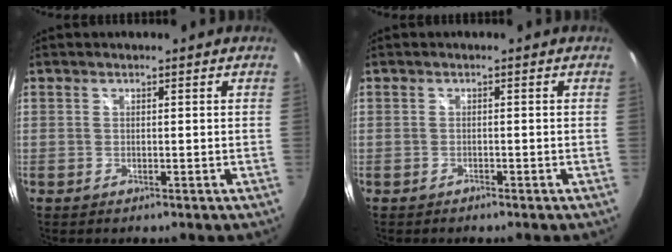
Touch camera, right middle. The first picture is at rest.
{"total": 0.6, "force": [-0.5, 0.2, 0.0], "torque": [0.000, 0.000, -0.011]}